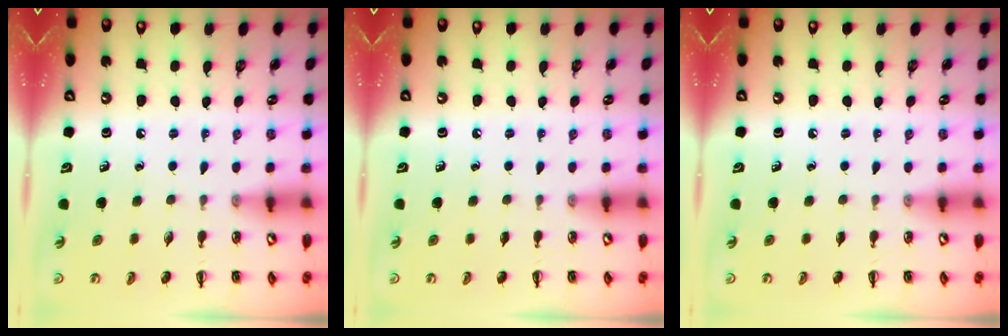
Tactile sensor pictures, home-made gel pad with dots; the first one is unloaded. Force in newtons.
{"total": 0.0}
{"total": 0.0}